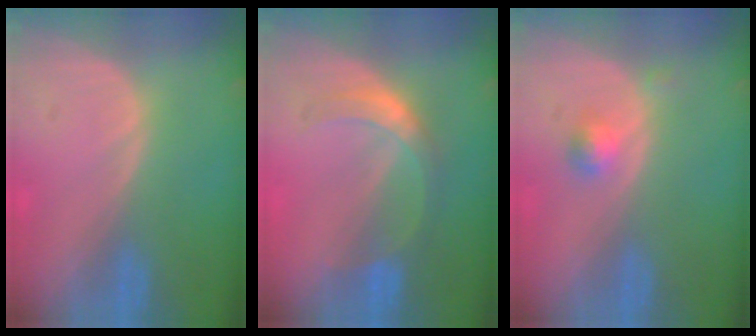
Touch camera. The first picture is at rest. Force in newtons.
{"total": 5.6, "press": 5.1, "slide": 2.4}
{"total": 2.2, "press": 2.0, "slide": 1.0}